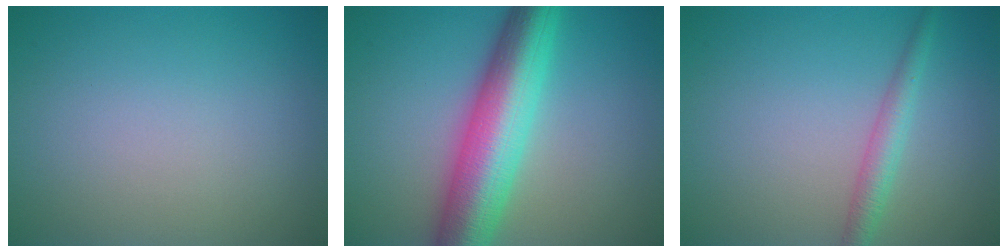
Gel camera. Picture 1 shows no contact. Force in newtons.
{"total": 9.5, "press": 9.5, "slide": 0.2}
{"total": 2.3, "press": 2.3, "slide": 0.1}